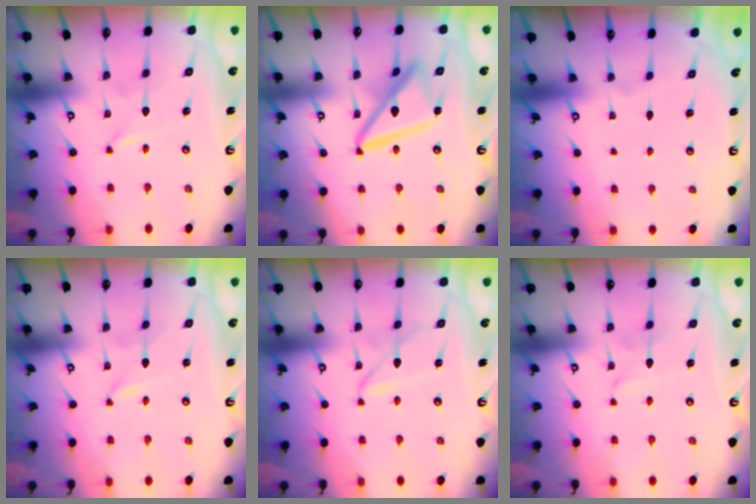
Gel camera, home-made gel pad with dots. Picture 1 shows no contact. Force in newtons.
{"total": 14.6, "press": 14.6, "slide": 1.4}
{"total": 0.5, "press": 0.5, "slide": 0.1}
{"total": 0.0}
{"total": 3.4, "press": 3.4, "slide": 0.4}
{"total": 2.4, "press": 2.4, "slide": 0.3}